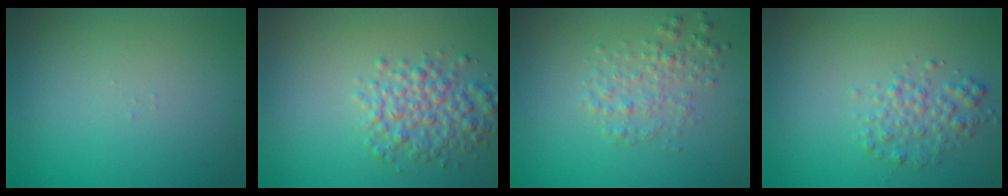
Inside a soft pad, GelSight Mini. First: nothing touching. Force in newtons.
{"total": 3.7, "press": 3.7, "slide": 0.1}
{"total": 2.3, "press": 2.3, "slide": 0.0}
{"total": 2.2, "press": 2.2, "slide": 0.0}